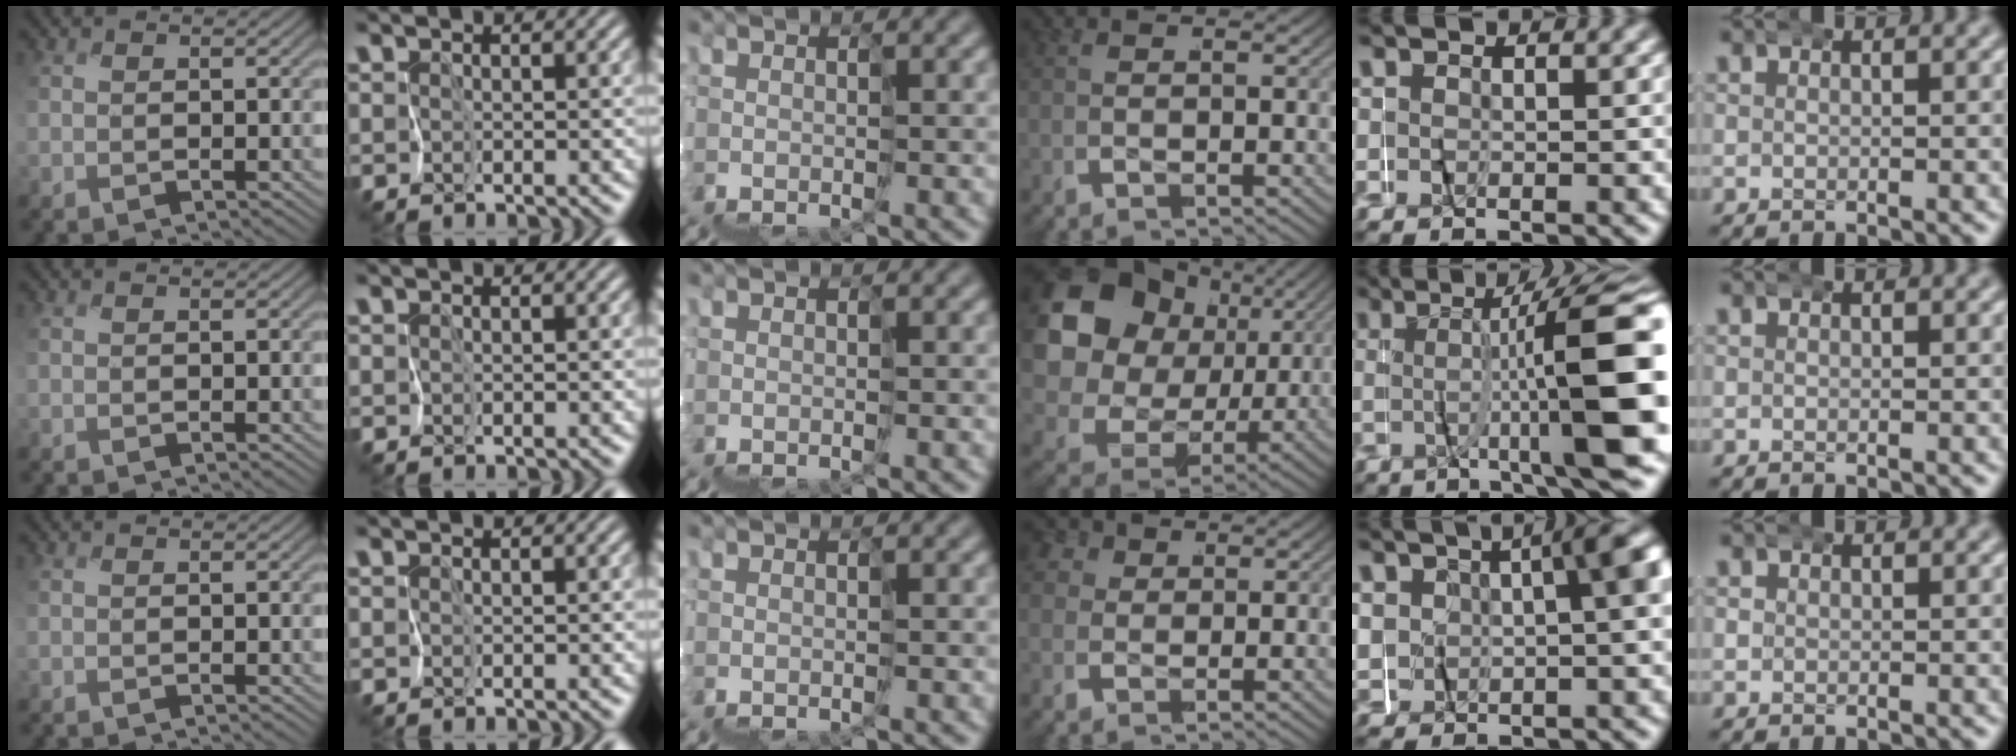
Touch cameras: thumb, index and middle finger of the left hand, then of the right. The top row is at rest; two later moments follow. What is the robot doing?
{"motion": "wrap", "object": "napkin"}